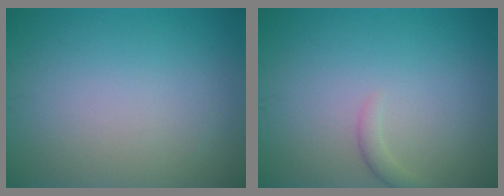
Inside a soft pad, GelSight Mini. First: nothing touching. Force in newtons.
{"total": 1.1, "press": 1.1, "slide": 0.2}